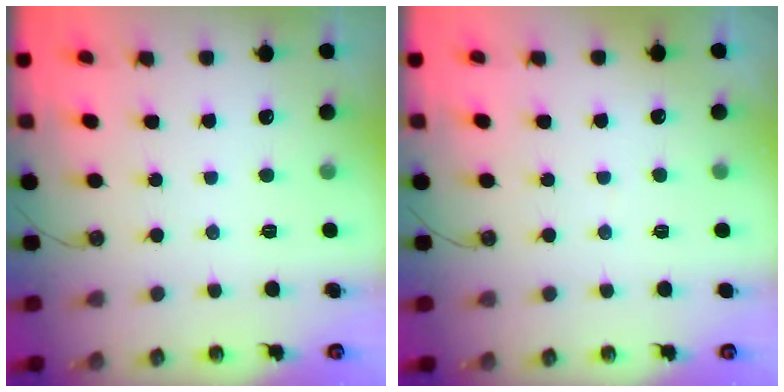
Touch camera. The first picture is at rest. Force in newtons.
{"total": 3.1, "press": 3.1, "slide": 0.4}